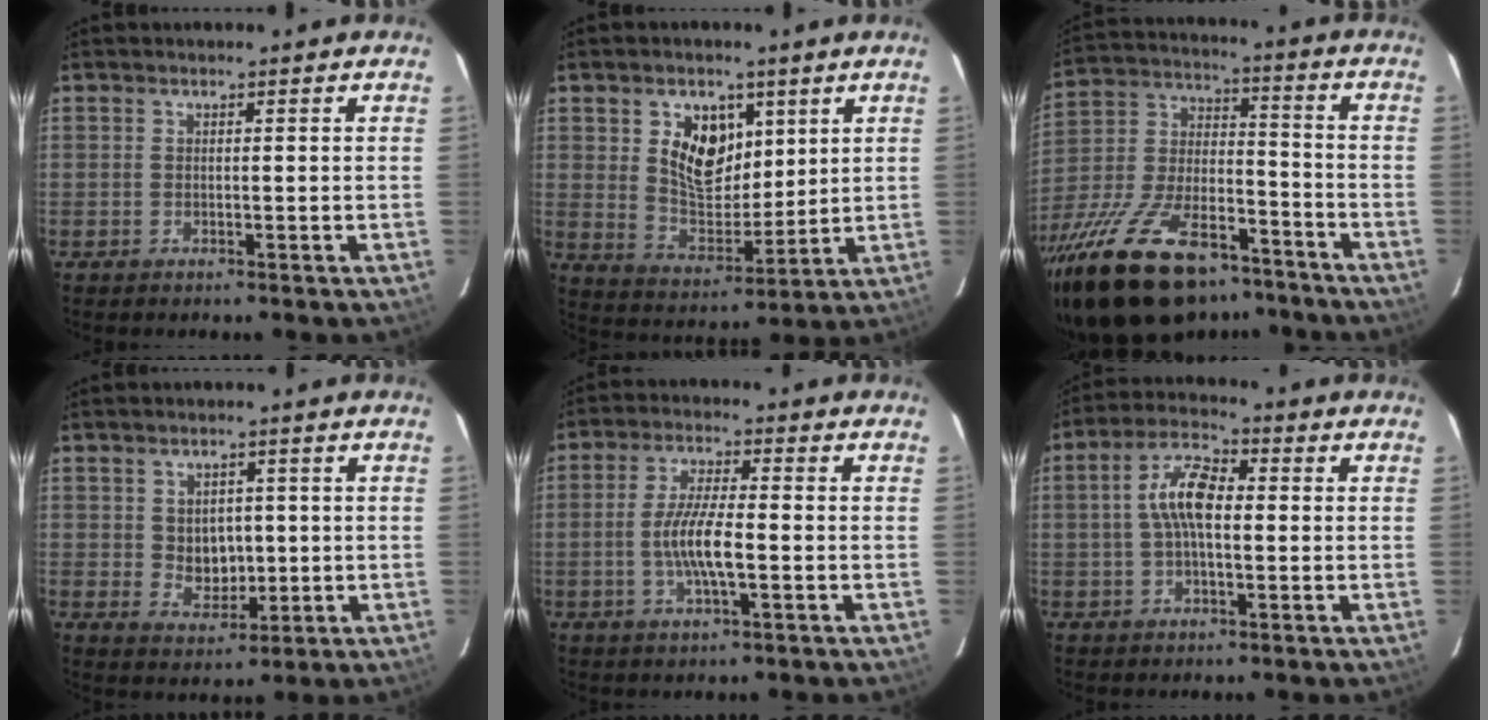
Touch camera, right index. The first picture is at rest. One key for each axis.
{"total": 10.5, "fx": 4.0, "fy": 7.0, "fz": 6.8, "tx": -0.118, "ty": 0.000, "tz": 0.081}
{"total": 27.6, "fx": -19.3, "fy": 11.8, "fz": 15.8, "tx": -0.312, "ty": -0.011, "tz": -0.306}
{"total": 5.5, "fx": 0.3, "fy": 4.7, "fz": 2.9, "tx": -0.049, "ty": 0.001, "tz": 0.018}
{"total": 7.5, "fx": -1.7, "fy": 1.5, "fz": 7.2, "tx": -0.142, "ty": 0.000, "tz": -0.035}
{"total": 8.1, "fx": 0.1, "fy": 3.6, "fz": 7.3, "tx": -0.145, "ty": 0.020, "tz": 0.000}